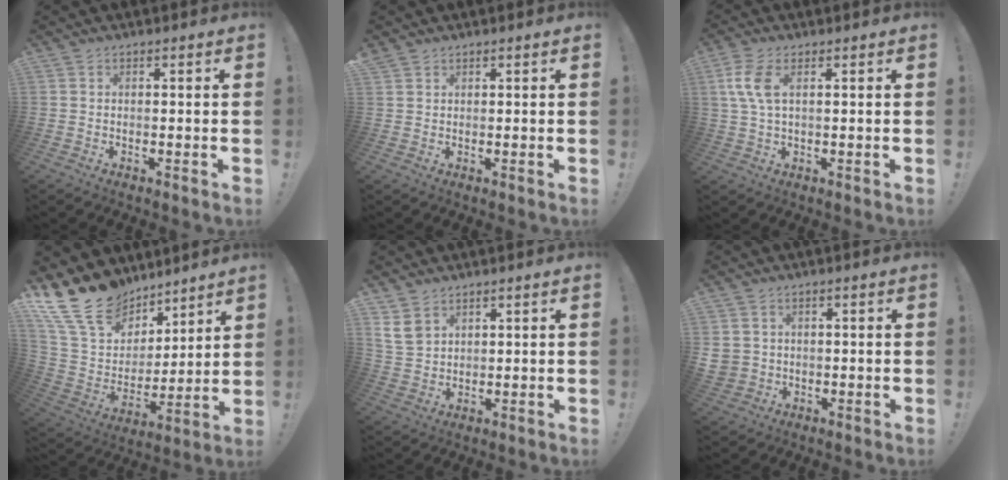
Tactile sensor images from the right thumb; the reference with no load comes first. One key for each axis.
{"total": 1.5, "fx": 1.2, "fy": 0.9, "fz": 0.1, "tx": 0.001, "ty": -0.005, "tz": 0.023}
{"total": 7.7, "fx": 2.2, "fy": 3.7, "fz": 6.4, "tx": -0.132, "ty": -0.003, "tz": 0.039}
{"total": 19.3, "fx": 13.8, "fy": 11.4, "fz": 7.2, "tx": -0.139, "ty": -0.090, "tz": 0.276}
{"total": 6.4, "fx": 4.0, "fy": 4.1, "fz": 2.9, "tx": -0.040, "ty": -0.018, "tz": 0.079}
{"total": 3.9, "fx": 0.9, "fy": 3.6, "fz": 1.1, "tx": -0.020, "ty": -0.004, "tz": 0.019}